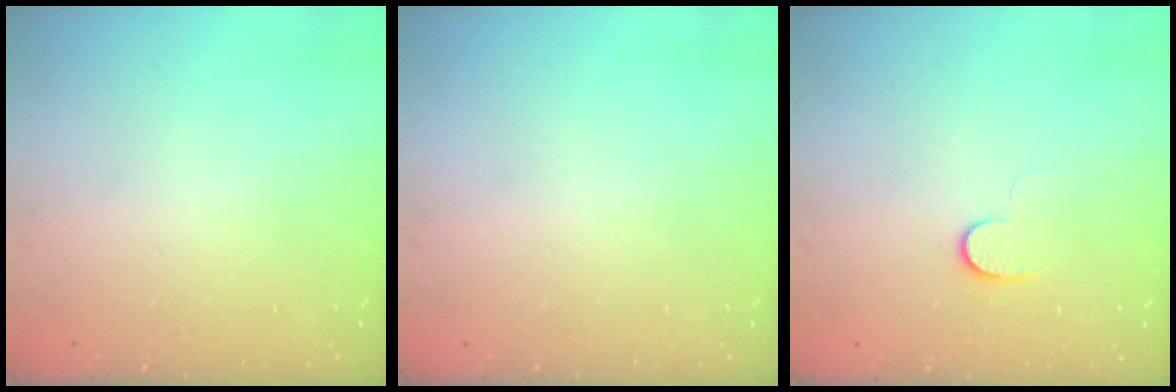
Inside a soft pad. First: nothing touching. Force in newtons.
{"total": 0.0}
{"total": 6.8, "press": 6.7, "slide": 1.0}